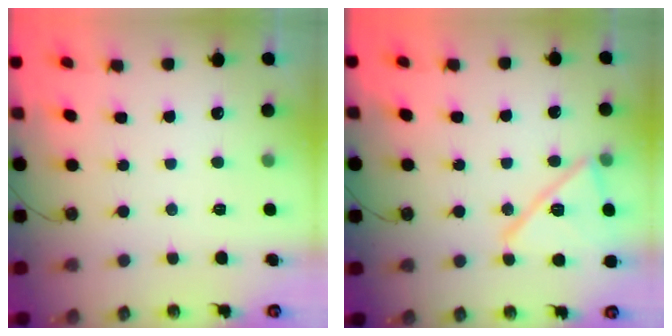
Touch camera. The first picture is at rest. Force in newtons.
{"total": 15.2, "press": 15.1, "slide": 1.8}